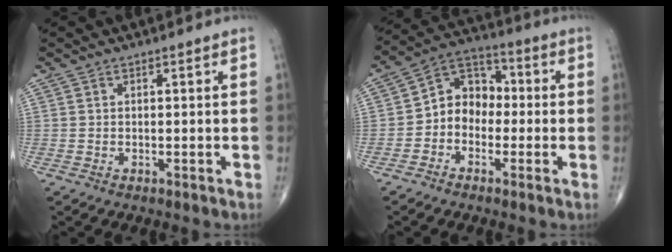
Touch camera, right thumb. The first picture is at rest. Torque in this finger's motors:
{"motor_torque": [0.04, 0.11, 0.08, -0.06, 0.03]}